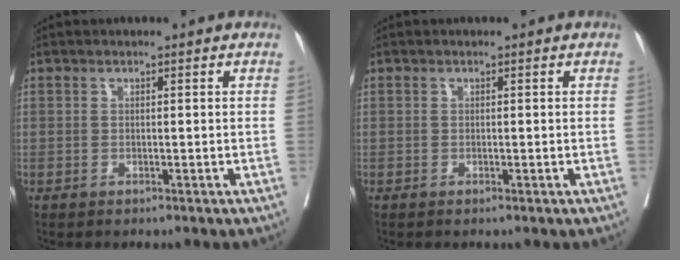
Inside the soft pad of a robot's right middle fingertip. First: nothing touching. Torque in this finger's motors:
{"motor_torque": [0.08, 0.11, -0.03, 0.00]}